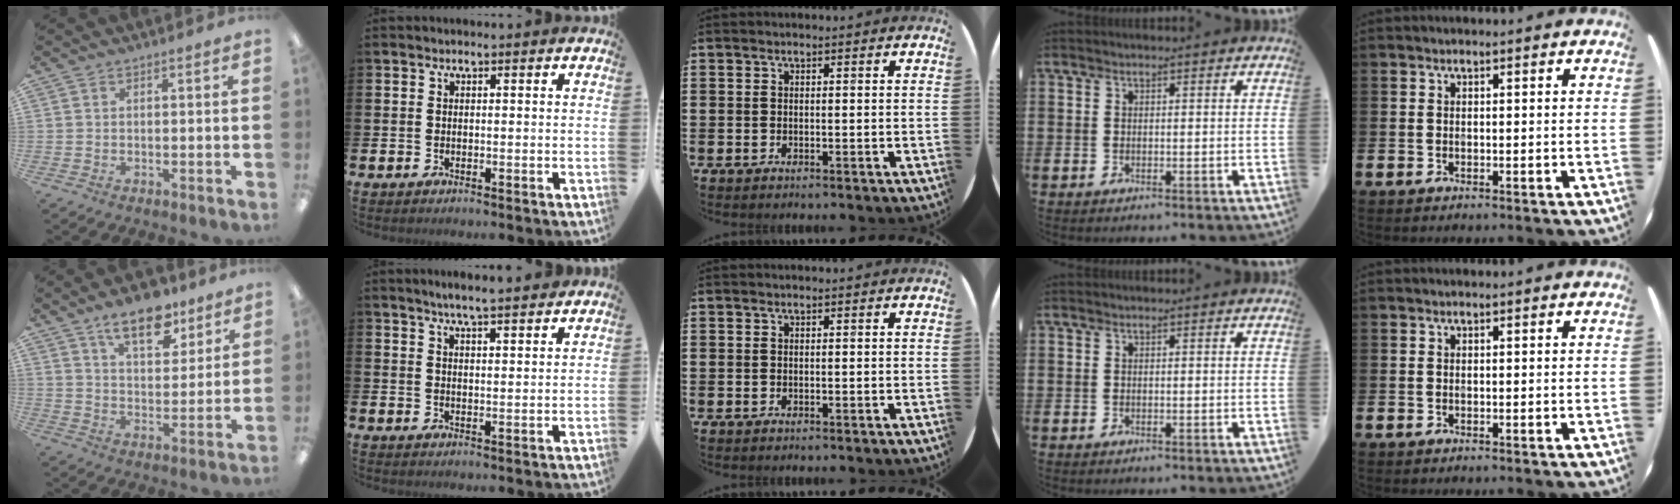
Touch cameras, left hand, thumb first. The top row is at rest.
{"thumb": {"total": 12.5, "force": [8.9, 5.7, 6.8], "torque": [-0.098, -0.041, 0.155]}, "index": {"total": 4.6, "force": [4.4, -0.1, 1.3], "torque": [-0.034, -0.017, 0.079]}}